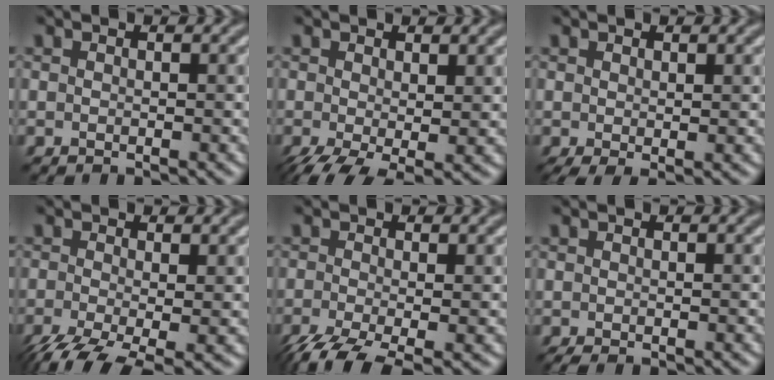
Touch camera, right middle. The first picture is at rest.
{"total": 4.6, "force": [-1.2, 2.0, 3.9], "torque": [-0.082, -0.016, -0.020]}
{"total": 1.4, "force": [0.1, 0.5, 1.4], "torque": [-0.029, -0.003, 0.005]}
{"total": 6.7, "force": [-3.2, 2.5, 5.4], "torque": [-0.112, -0.023, -0.054]}
{"total": 5.9, "force": [-3.4, 1.9, 4.5], "torque": [-0.093, -0.019, -0.063]}
{"total": 0.9, "force": [-0.6, 0.2, 0.6], "torque": [-0.013, -0.003, -0.009]}